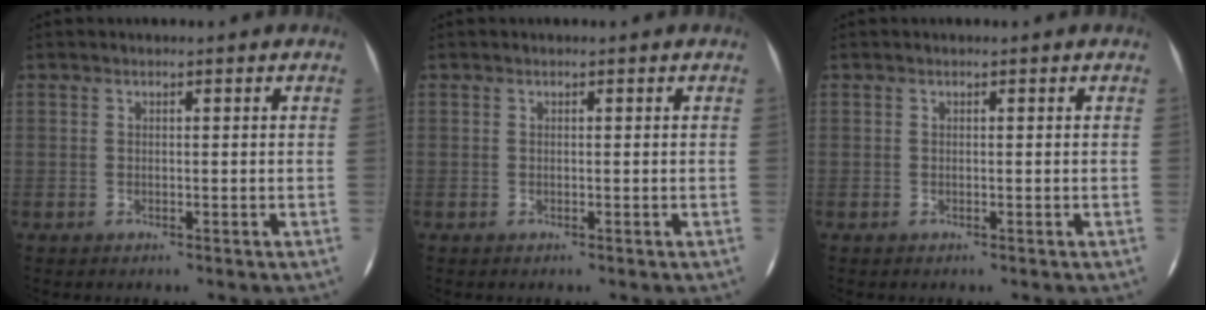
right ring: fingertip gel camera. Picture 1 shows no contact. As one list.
[{"total": 0.0}, {"total": 0.0}]